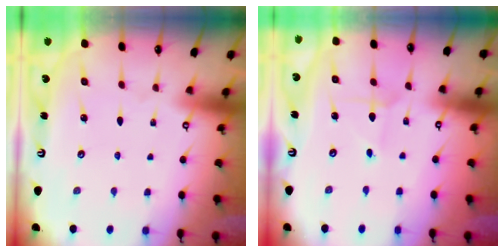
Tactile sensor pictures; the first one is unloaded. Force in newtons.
{"total": 2.9, "press": 2.9, "slide": 0.3}